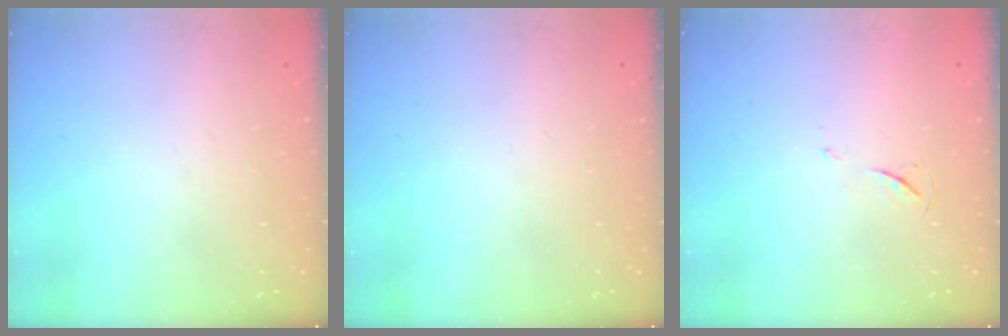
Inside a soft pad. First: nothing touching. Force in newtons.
{"total": 0.0}
{"total": 4.1, "press": 4.1, "slide": 0.6}